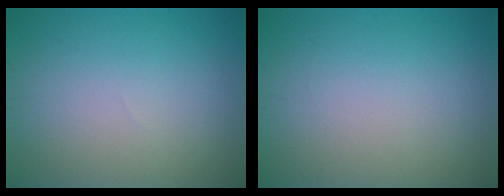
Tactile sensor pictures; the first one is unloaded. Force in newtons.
{"total": 0.0}